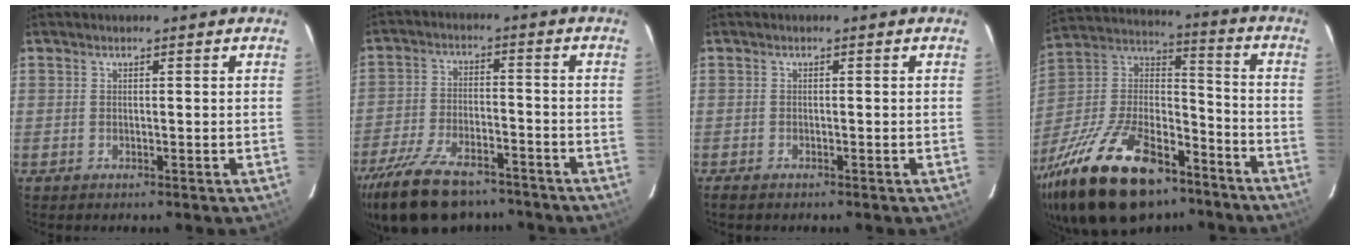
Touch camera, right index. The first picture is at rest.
{"total": 20.2, "force": [-15.5, 8.4, 9.8], "torque": [-0.220, -0.021, -0.250]}
{"total": 1.6, "force": [-1.4, 0.5, 0.8], "torque": [-0.021, -0.004, -0.026]}
{"total": 32.1, "force": [-20.7, 14.7, 19.6], "torque": [-0.401, -0.012, -0.330]}